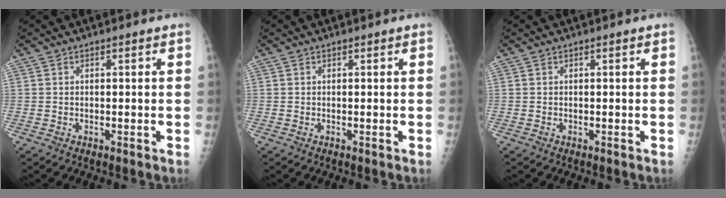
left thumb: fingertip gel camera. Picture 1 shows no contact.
{"total": 0.0}
{"total": 0.0}